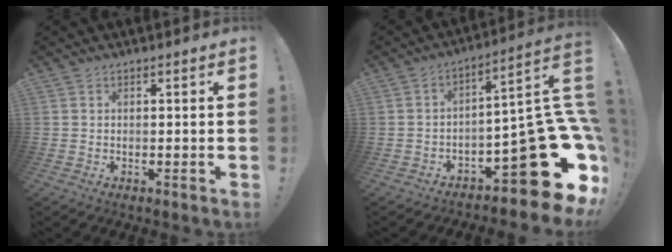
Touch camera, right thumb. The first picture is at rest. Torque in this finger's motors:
{"motor_torque": [2.55, 2.41, 1.35, -1.42, 0.35]}